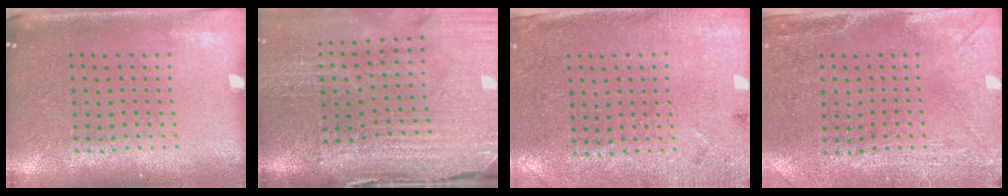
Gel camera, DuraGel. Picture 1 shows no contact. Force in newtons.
{"total": 4.3, "press": 3.7, "slide": 2.2}
{"total": 2.7, "press": 2.2, "slide": 1.6}
{"total": 3.0, "press": 2.4, "slide": 1.8}